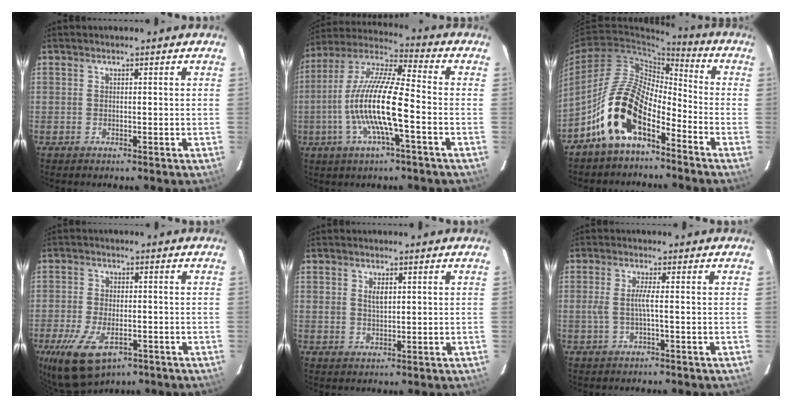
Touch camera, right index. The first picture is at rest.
{"total": 15.1, "force": [-3.8, 2.2, 14.4], "torque": [-0.282, -0.002, -0.079]}
{"total": 13.0, "force": [-7.9, 5.9, 8.5], "torque": [-0.160, 0.017, -0.151]}
{"total": 11.4, "force": [-5.9, 5.8, 7.9], "torque": [-0.180, -0.030, -0.098]}
{"total": 2.4, "force": [0.9, 1.4, 1.7], "torque": [-0.029, 0.002, 0.016]}
{"total": 2.6, "force": [-0.5, -0.4, 2.5], "torque": [-0.049, 0.002, -0.007]}